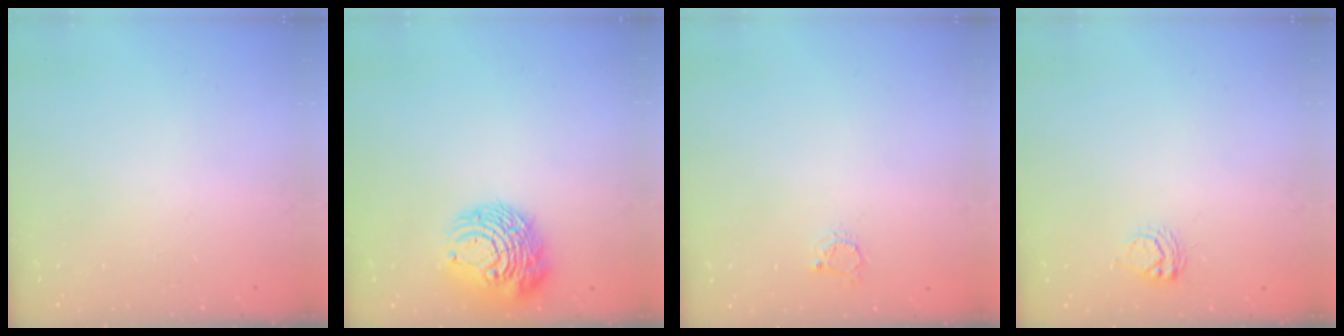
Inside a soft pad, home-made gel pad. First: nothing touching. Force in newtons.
{"total": 11.1, "press": 11.0, "slide": 1.4}
{"total": 3.0, "press": 3.0, "slide": 0.4}
{"total": 5.0, "press": 5.0, "slide": 0.6}